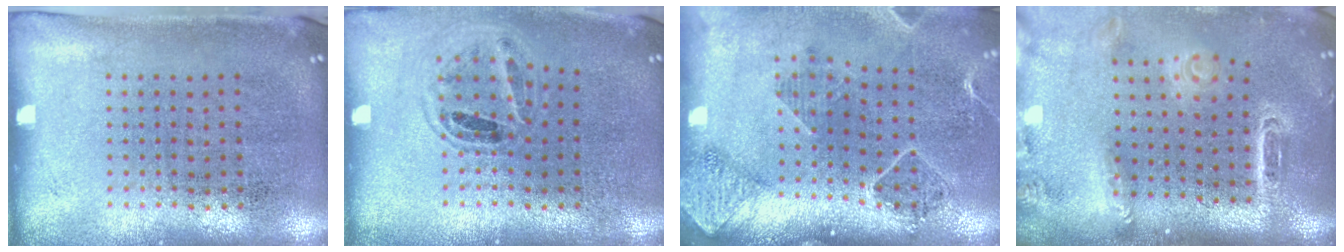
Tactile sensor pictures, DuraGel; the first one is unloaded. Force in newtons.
{"total": 1.0, "press": 1.0, "slide": 0.1}
{"total": 1.5, "press": 1.5, "slide": 0.1}
{"total": 2.9, "press": 2.1, "slide": 2.0}